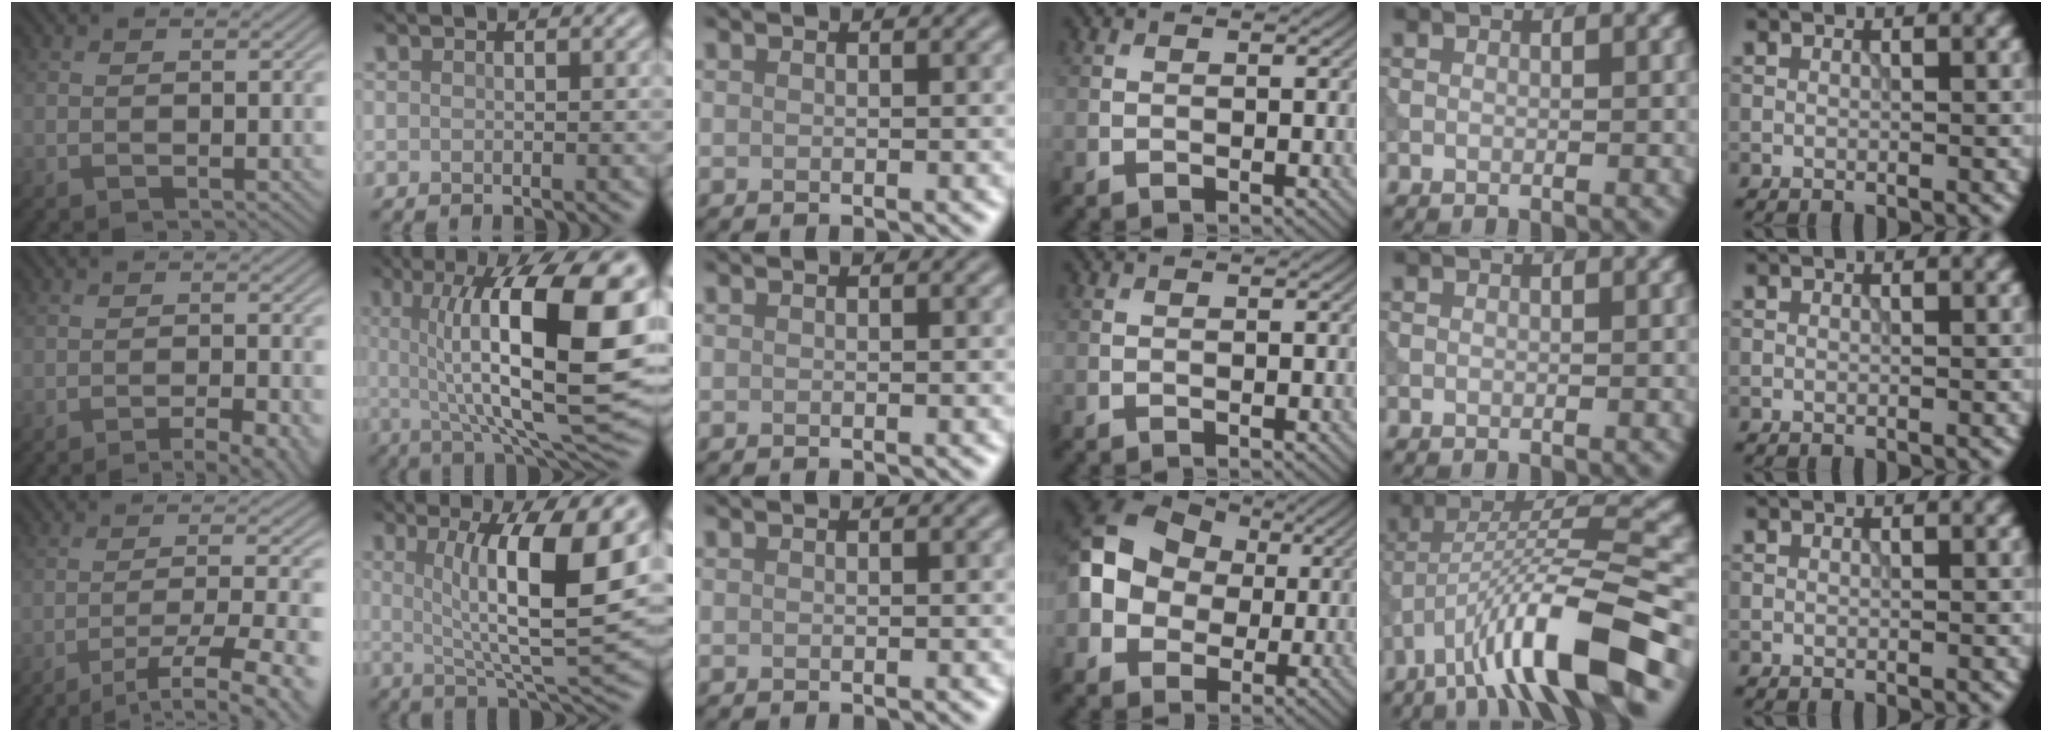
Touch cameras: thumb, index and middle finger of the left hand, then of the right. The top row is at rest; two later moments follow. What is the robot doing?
{"motion": "extract", "object": "tissue"}